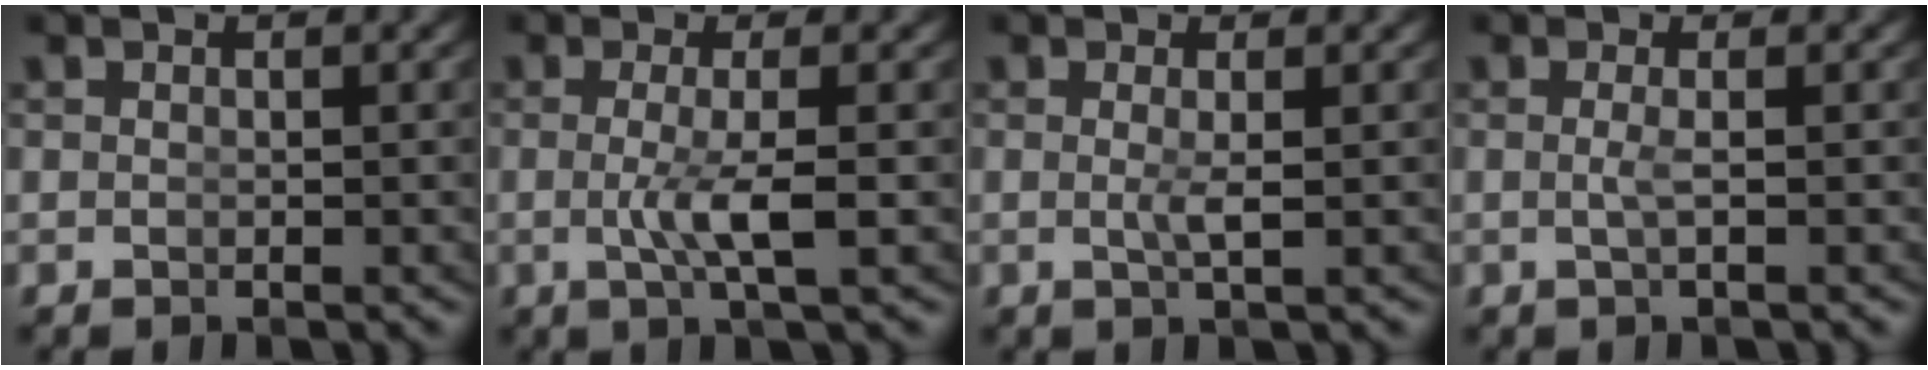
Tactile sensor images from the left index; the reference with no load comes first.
{"total": 3.0, "force": [-0.6, -0.4, 3.0], "torque": [-0.063, -0.012, -0.001]}
{"total": 1.4, "force": [-0.2, -0.6, 1.2], "torque": [-0.031, -0.013, 0.005]}
{"total": 1.3, "force": [-0.4, -0.7, 1.0], "torque": [-0.028, -0.010, 0.001]}